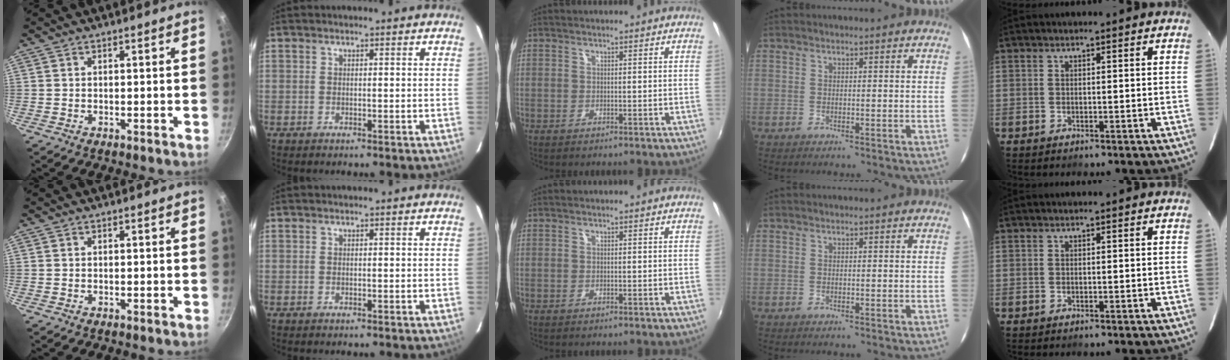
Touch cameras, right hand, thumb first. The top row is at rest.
{}